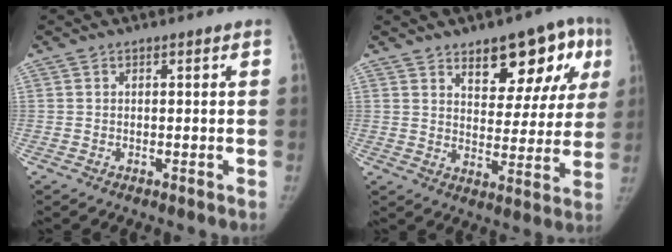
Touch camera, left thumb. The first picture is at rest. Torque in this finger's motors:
{"motor_torque": [0.91, 0.95, 0.79, -0.74, 0.01]}